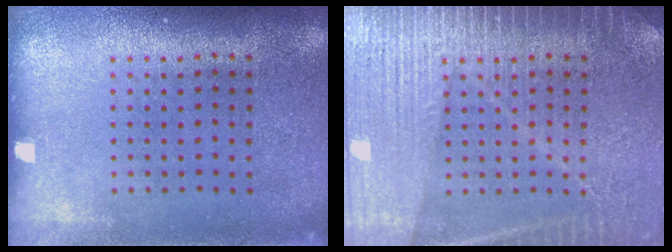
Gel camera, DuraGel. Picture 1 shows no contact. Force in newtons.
{"total": 5.9, "press": 5.9, "slide": 0.9}